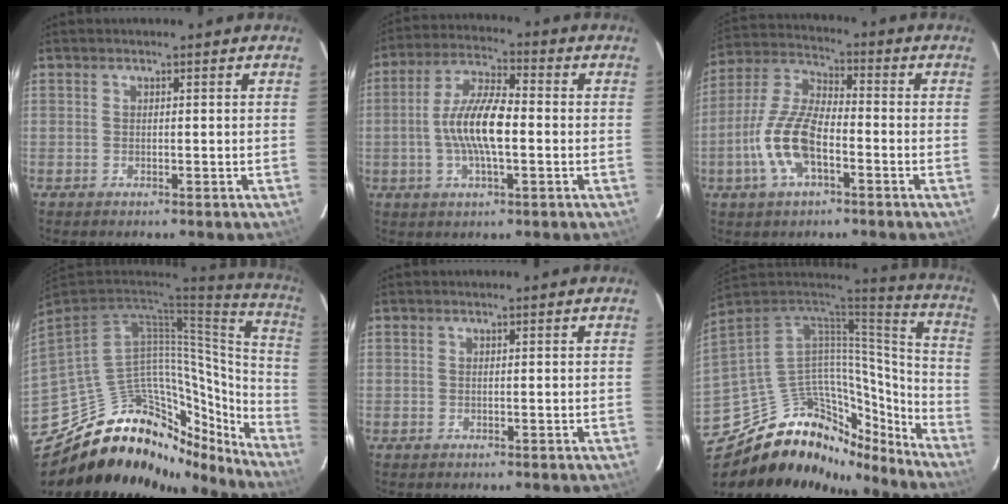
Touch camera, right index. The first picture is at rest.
{"total": 11.0, "force": [-1.5, 3.4, 10.4], "torque": [-0.211, 0.008, -0.030]}
{"total": 12.6, "force": [-4.5, 5.2, 10.5], "torque": [-0.228, 0.002, -0.088]}
{"total": 33.6, "force": [-26.5, 13.8, 15.3], "torque": [-0.243, 0.036, -0.383]}
{"total": 0.0}
{"total": 31.3, "force": [-23.3, 14.4, 15.3], "torque": [-0.264, 0.035, -0.336]}